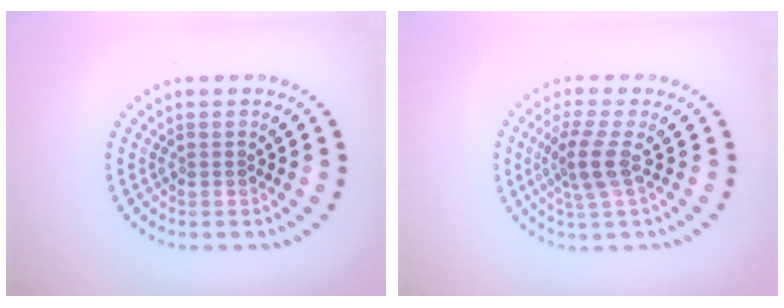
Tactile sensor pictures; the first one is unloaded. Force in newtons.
{"total": 2.9, "press": 2.4, "slide": 1.7}